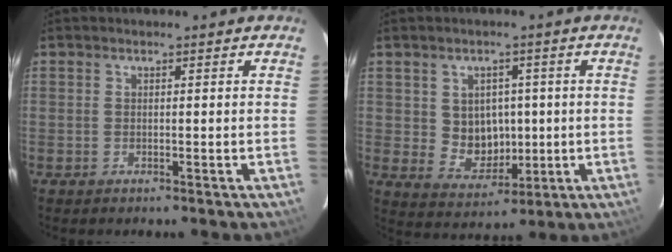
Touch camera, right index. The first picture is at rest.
{"total": 7.4, "force": [0.5, 6.6, 3.3], "torque": [-0.064, 0.005, 0.027]}